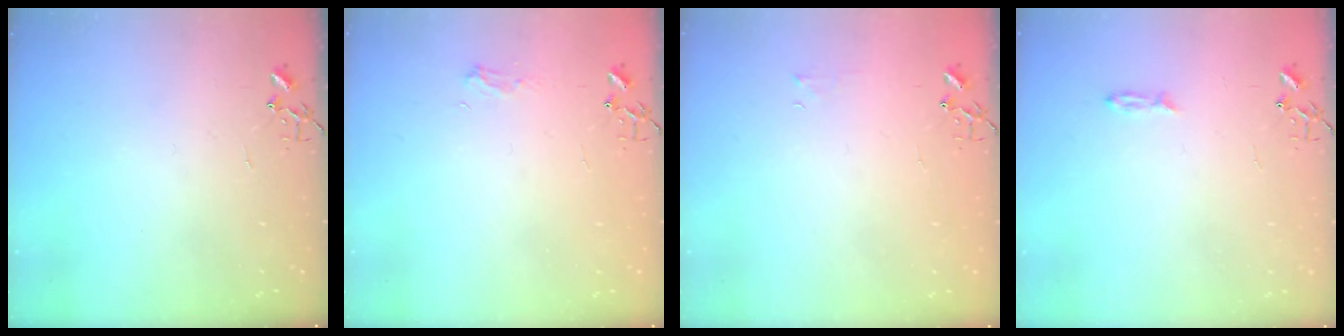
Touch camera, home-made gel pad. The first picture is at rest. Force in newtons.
{"total": 5.9, "press": 5.9, "slide": 0.6}
{"total": 3.4, "press": 3.4, "slide": 0.5}
{"total": 2.7, "press": 2.7, "slide": 0.4}